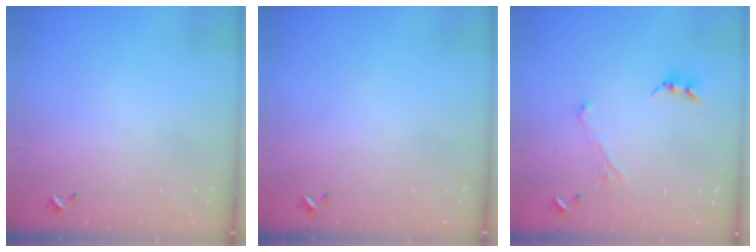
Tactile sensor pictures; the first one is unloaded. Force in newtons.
{"total": 0.0}
{"total": 2.8, "press": 2.8, "slide": 0.1}